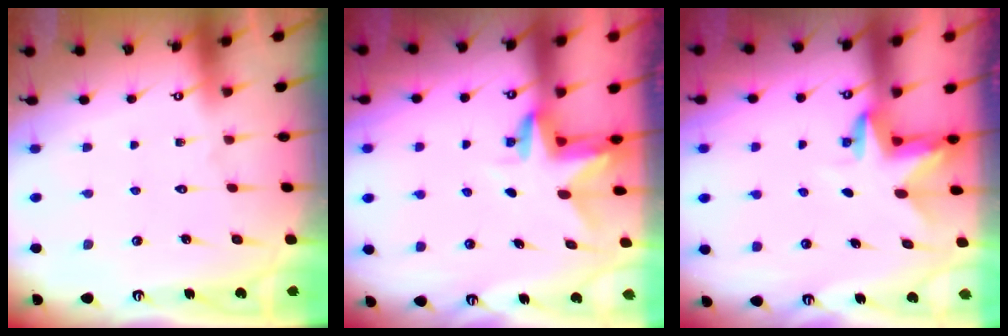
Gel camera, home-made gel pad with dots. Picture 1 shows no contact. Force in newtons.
{"total": 3.1, "press": 3.1, "slide": 0.2}
{"total": 3.4, "press": 3.4, "slide": 0.1}